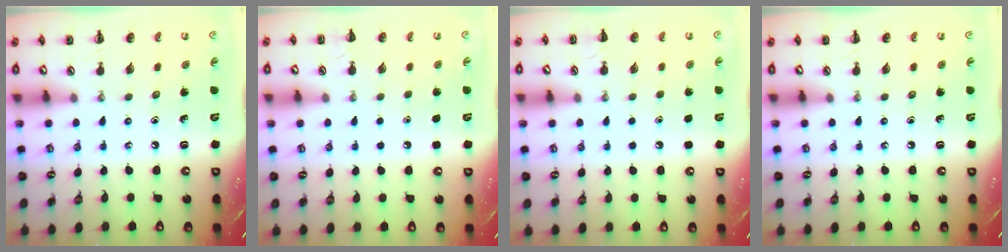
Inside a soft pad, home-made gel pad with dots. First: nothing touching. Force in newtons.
{"total": 1.8, "press": 1.8, "slide": 0.1}
{"total": 1.8, "press": 1.8, "slide": 0.1}
{"total": 0.0}